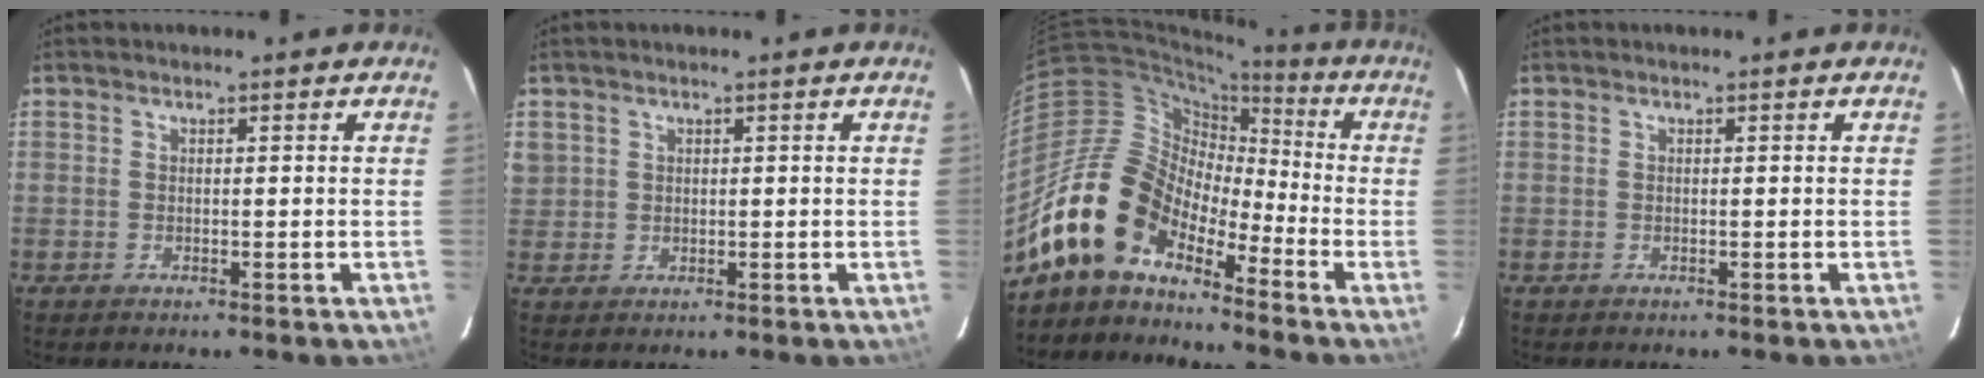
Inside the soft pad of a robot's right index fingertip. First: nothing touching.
{"total": 3.4, "force": [1.2, 3.1, 0.5], "torque": [-0.004, 0.008, 0.027]}
{"total": 14.7, "force": [-11.0, 7.4, 6.4], "torque": [-0.116, 0.018, -0.218]}
{"total": 0.0}